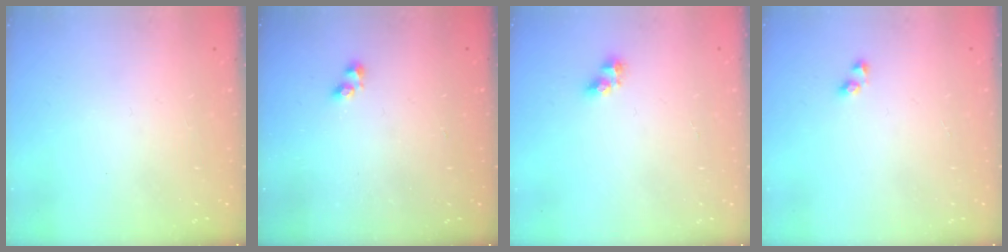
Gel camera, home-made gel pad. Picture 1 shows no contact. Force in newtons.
{"total": 0.9, "press": 0.4, "slide": 0.8}
{"total": 5.1, "press": 5.0, "slide": 0.4}
{"total": 2.4, "press": 2.0, "slide": 1.3}